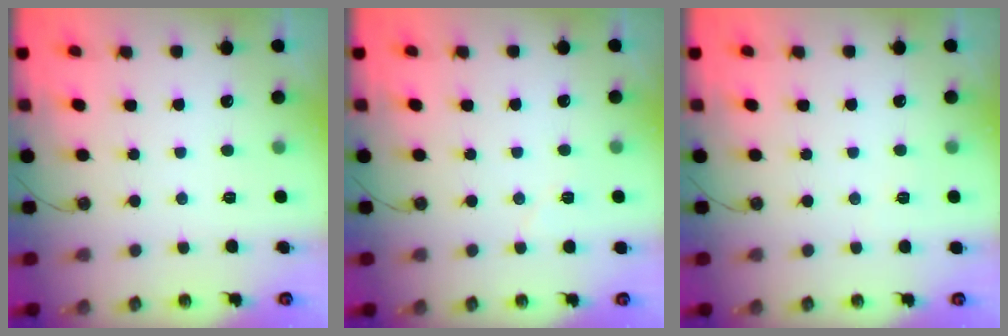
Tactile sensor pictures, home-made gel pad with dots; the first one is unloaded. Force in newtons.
{"total": 3.8, "press": 3.5, "slide": 1.6}
{"total": 2.5, "press": 1.2, "slide": 2.2}